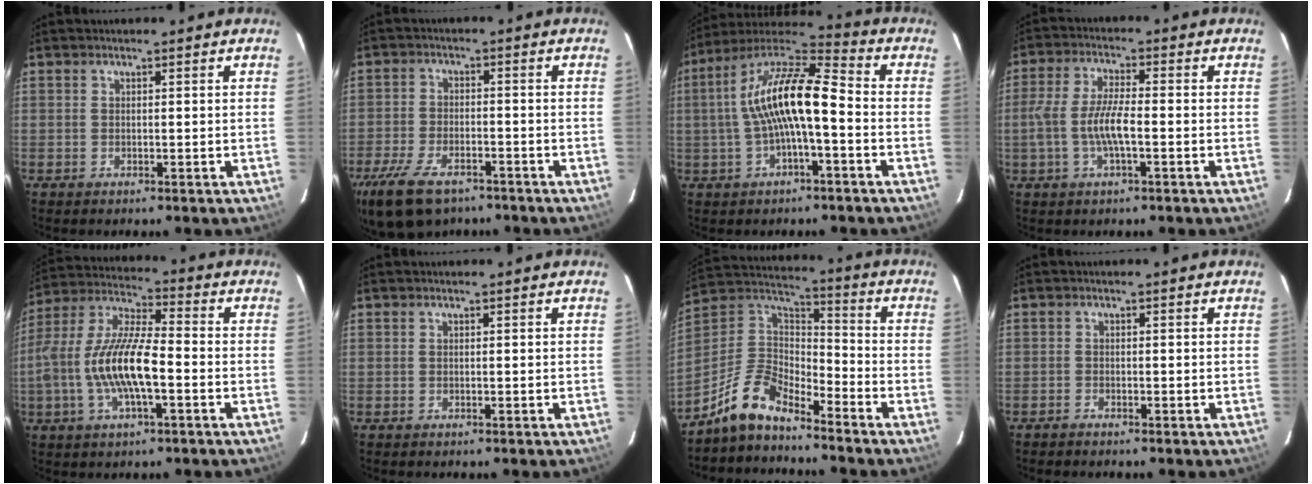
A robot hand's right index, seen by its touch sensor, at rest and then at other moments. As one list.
[{"total": 14.2, "force": [-9.5, 6.9, 7.9], "torque": [-0.195, -0.029, -0.167]}, {"total": 14.0, "force": [-1.3, 3.7, 13.4], "torque": [-0.249, 0.023, -0.028]}, {"total": 7.7, "force": [-1.8, 1.9, 7.3], "torque": [-0.149, 0.002, -0.035]}, {"total": 15.1, "force": [-3.6, 4.6, 13.9], "torque": [-0.282, 0.001, -0.070]}, {"total": 0.0}, {"total": 11.7, "force": [-9.5, 3.9, 5.5], "torque": [-0.132, 0.024, -0.195]}, {"total": 0.9, "force": [-0.9, 0.2, 0.0], "torque": [-0.008, 0.002, -0.018]}]